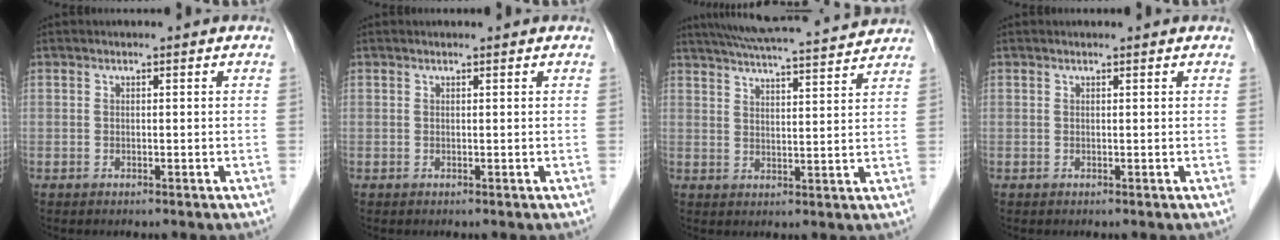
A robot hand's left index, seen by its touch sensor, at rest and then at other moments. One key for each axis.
{"total": 0.7, "fx": 0.7, "fy": 0.1, "fz": 0.2, "tx": -0.005, "ty": 0.010, "tz": 0.009}
{"total": 17.0, "fx": 15.7, "fy": 0.7, "fz": 6.5, "tx": -0.116, "ty": 0.023, "tz": 0.216}
{"total": 1.0, "fx": 1.0, "fy": 0.1, "fz": 0.3, "tx": -0.010, "ty": 0.011, "tz": 0.011}